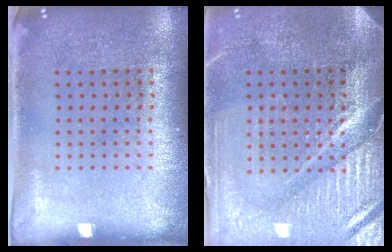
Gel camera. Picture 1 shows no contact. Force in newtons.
{"total": 4.1, "press": 3.7, "slide": 1.7}